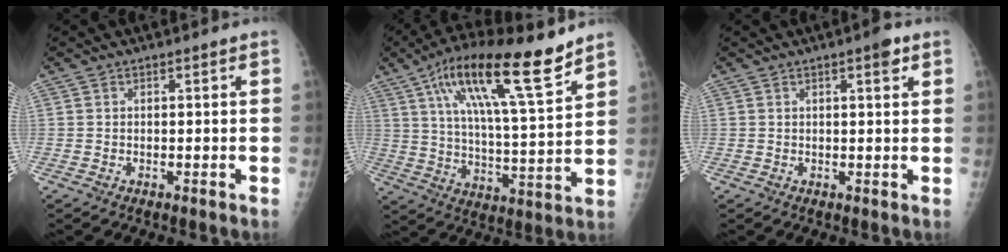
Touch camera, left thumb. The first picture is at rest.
{"total": 20.2, "force": [12.4, 4.4, 15.4], "torque": [-0.244, -0.041, 0.212]}
{"total": 2.8, "force": [1.6, 0.7, 2.2], "torque": [-0.025, -0.005, 0.018]}